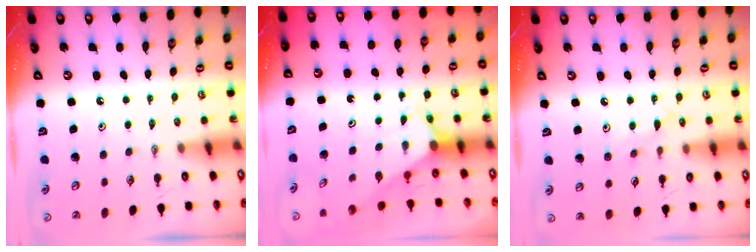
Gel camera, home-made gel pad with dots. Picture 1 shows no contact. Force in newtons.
{"total": 2.8, "press": 2.8, "slide": 0.0}
{"total": 7.0, "press": 7.0, "slide": 0.2}